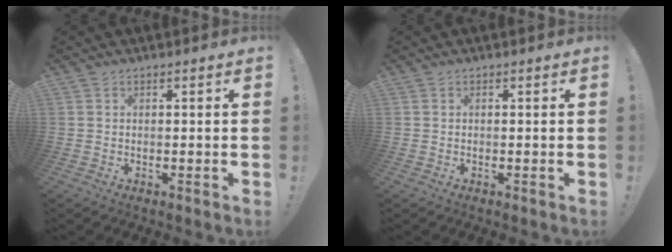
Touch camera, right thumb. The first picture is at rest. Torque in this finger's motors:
{"motor_torque": [-0.02, -0.09, 0.39, -0.05, -0.08]}